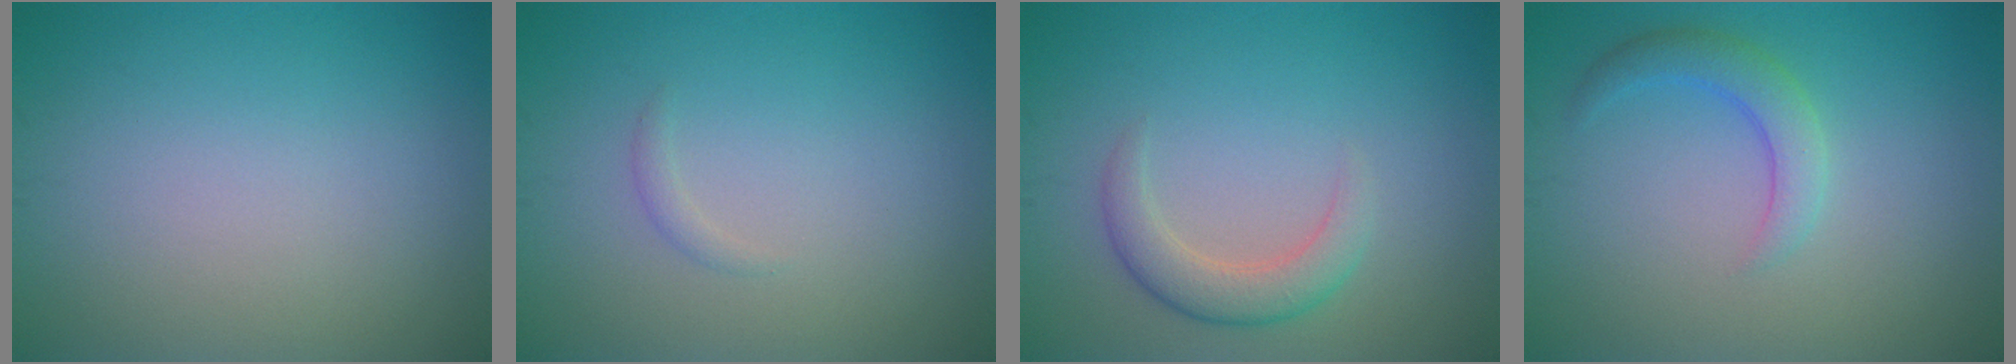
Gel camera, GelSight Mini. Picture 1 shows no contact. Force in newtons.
{"total": 0.7, "press": 0.7, "slide": 0.1}
{"total": 2.9, "press": 2.9, "slide": 0.2}
{"total": 2.6, "press": 2.6, "slide": 0.1}